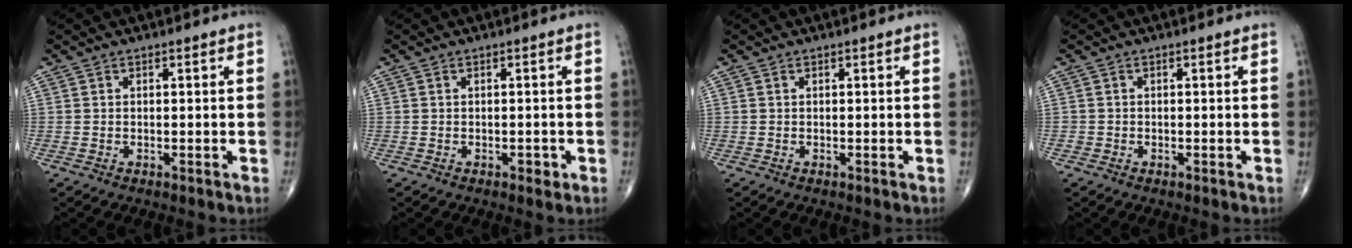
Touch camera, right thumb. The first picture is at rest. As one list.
[{"total": 1.3, "force": [-0.5, 0.8, 0.9], "torque": [-0.008, -0.001, -0.006]}, {"total": 0.0}, {"total": 0.7, "force": [-0.2, 0.6, 0.0], "torque": [0.002, 0.005, -0.005]}]